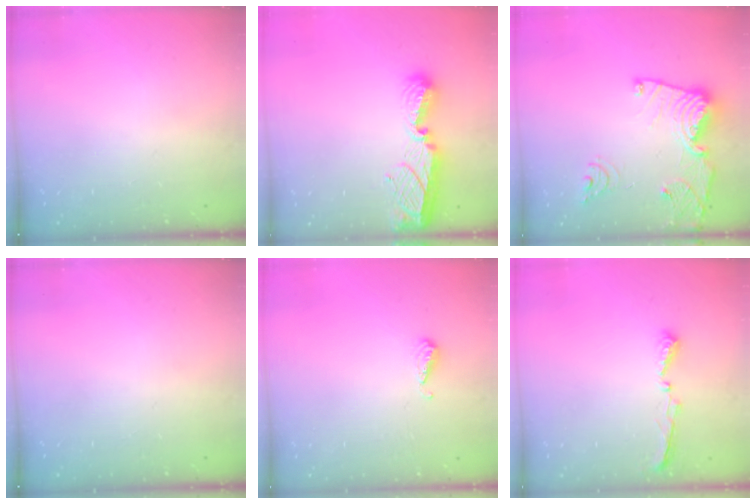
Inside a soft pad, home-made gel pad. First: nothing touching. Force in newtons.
{"total": 13.5, "press": 13.5, "slide": 0.9}
{"total": 16.7, "press": 16.6, "slide": 1.6}
{"total": 0.0}
{"total": 4.9, "press": 4.9, "slide": 0.5}
{"total": 5.5, "press": 5.5, "slide": 0.5}